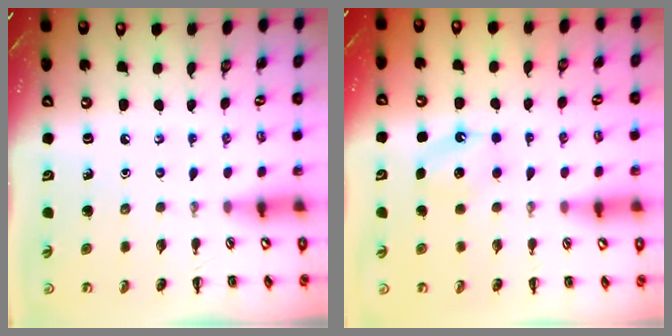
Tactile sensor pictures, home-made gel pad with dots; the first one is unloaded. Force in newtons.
{"total": 6.0, "press": 5.8, "slide": 1.6}